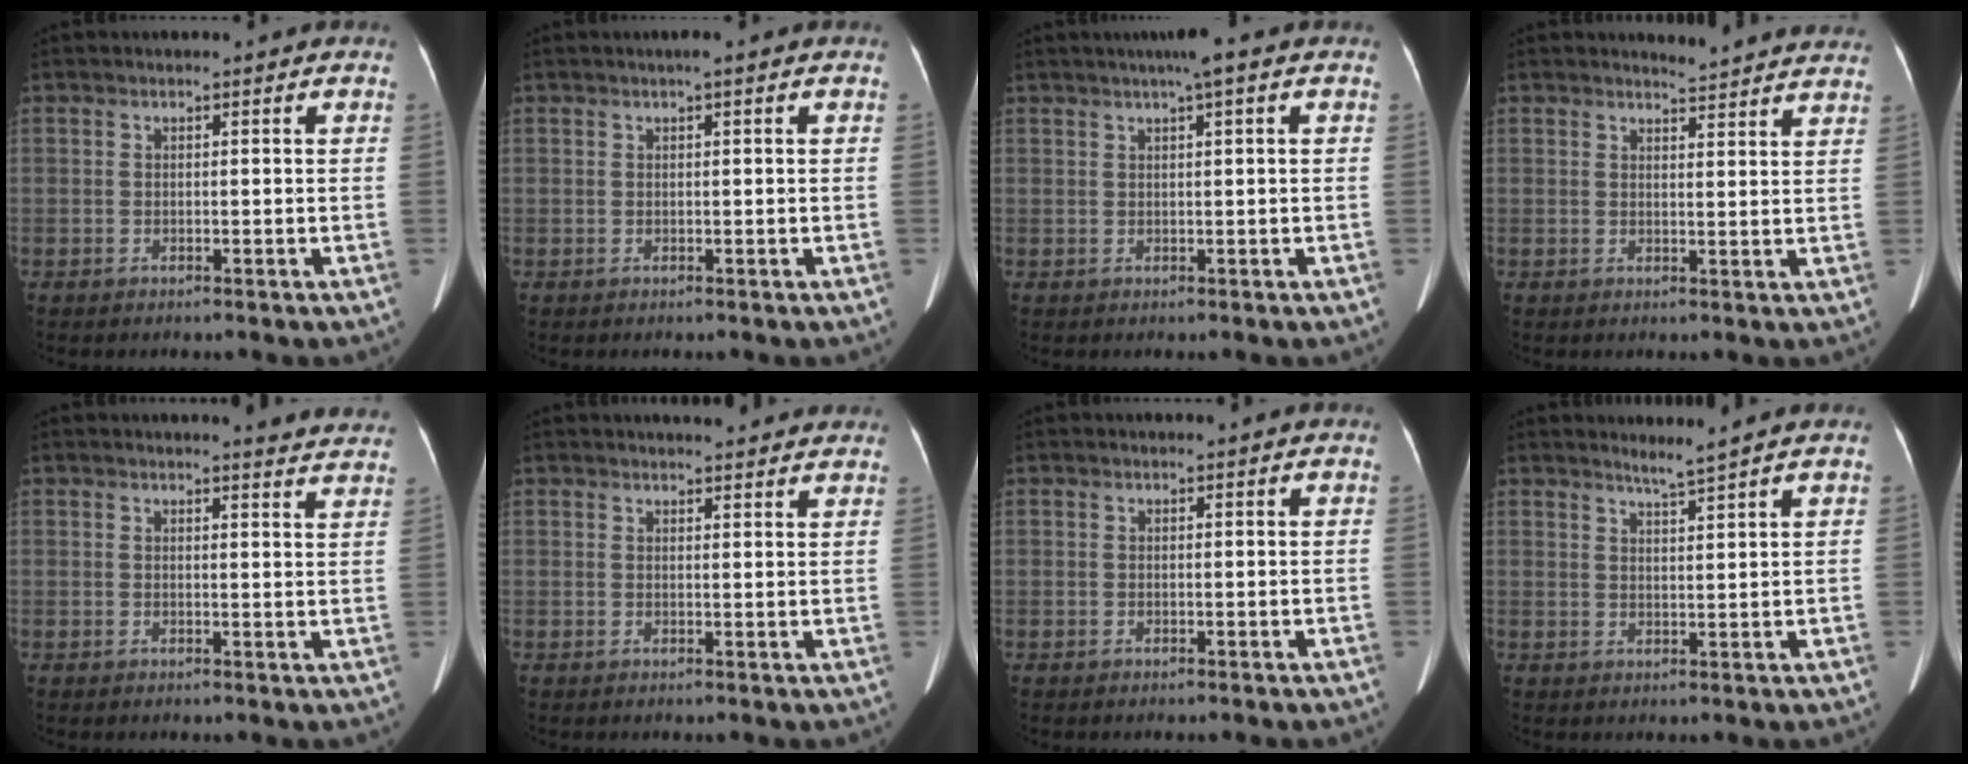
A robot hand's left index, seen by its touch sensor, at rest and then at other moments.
{"total": 0.8, "force": [0.4, -0.1, 0.7], "torque": [-0.014, 0.004, 0.006]}
{"total": 3.8, "force": [2.3, -0.3, 3.0], "torque": [-0.049, 0.017, 0.036]}
{"total": 7.9, "force": [7.8, 0.5, 1.2], "torque": [-0.012, -0.007, 0.073]}
{"total": 7.4, "force": [7.3, 0.3, 1.2], "torque": [-0.003, -0.026, 0.056]}
{"total": 7.5, "force": [6.9, 1.4, 2.5], "torque": [-0.026, 0.013, 0.073]}
{"total": 0.7, "force": [0.6, 0.0, 0.2], "torque": [-0.005, 0.002, 0.007]}
{"total": 2.6, "force": [2.3, -1.0, 0.8], "torque": [-0.020, -0.007, 0.044]}